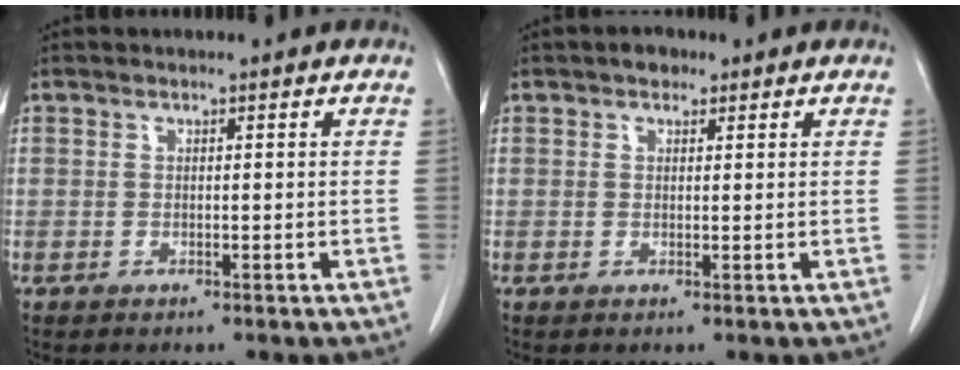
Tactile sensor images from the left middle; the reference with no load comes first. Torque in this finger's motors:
{"motor_torque": [0.13, -0.11, 0.00, 0.01]}